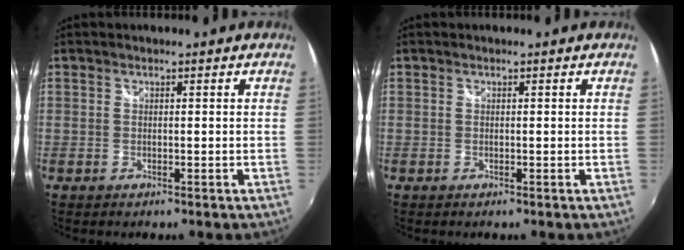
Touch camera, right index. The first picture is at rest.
{"total": 0.0}